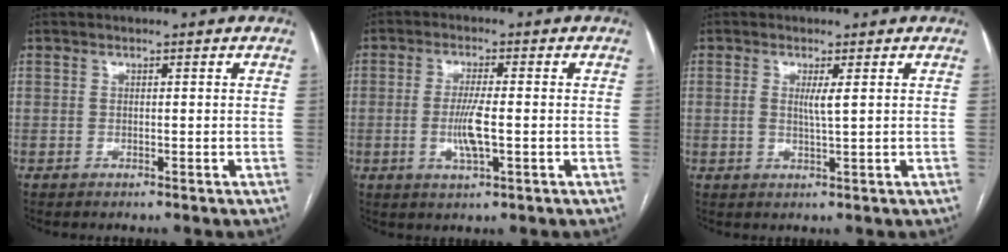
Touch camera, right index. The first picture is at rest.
{"total": 5.4, "force": [-1.0, 0.6, 5.3], "torque": [-0.111, -0.009, -0.017]}
{"total": 2.3, "force": [0.5, -0.1, 2.3], "torque": [-0.050, -0.003, 0.009]}